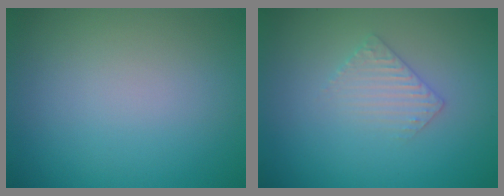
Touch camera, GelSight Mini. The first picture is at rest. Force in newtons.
{"total": 1.9, "press": 1.9, "slide": 0.5}